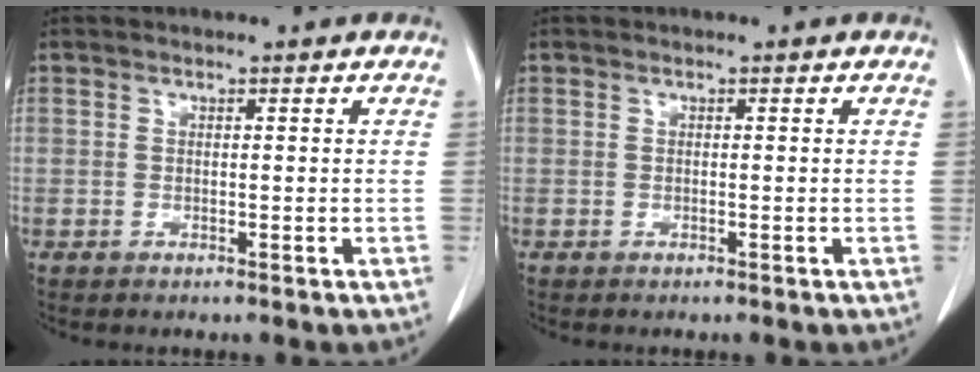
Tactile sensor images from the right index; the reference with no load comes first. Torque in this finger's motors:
{"motor_torque": [0.07, 0.01, -0.02, 0.01]}